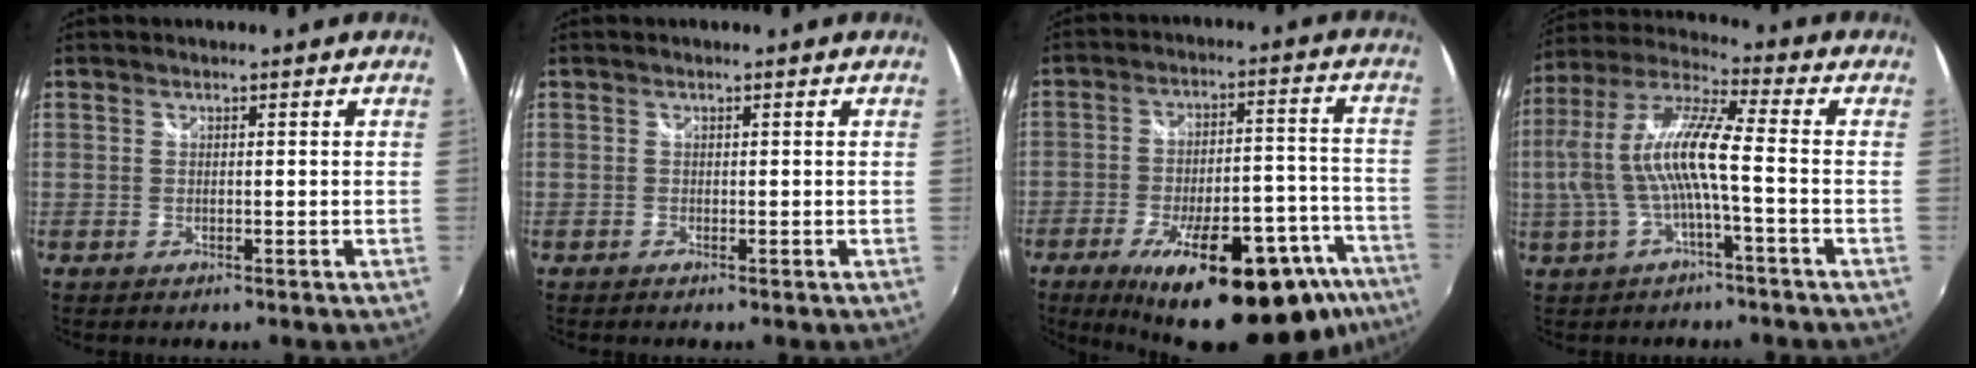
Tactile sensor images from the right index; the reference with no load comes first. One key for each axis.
{"total": 0.0}
{"total": 28.4, "fx": -18.9, "fy": 9.6, "fz": 19.0, "tx": -0.269, "ty": -0.004, "tz": -0.246}
{"total": 12.0, "fx": -1.4, "fy": 1.6, "fz": 11.9, "tx": -0.225, "ty": 0.006, "tz": -0.019}